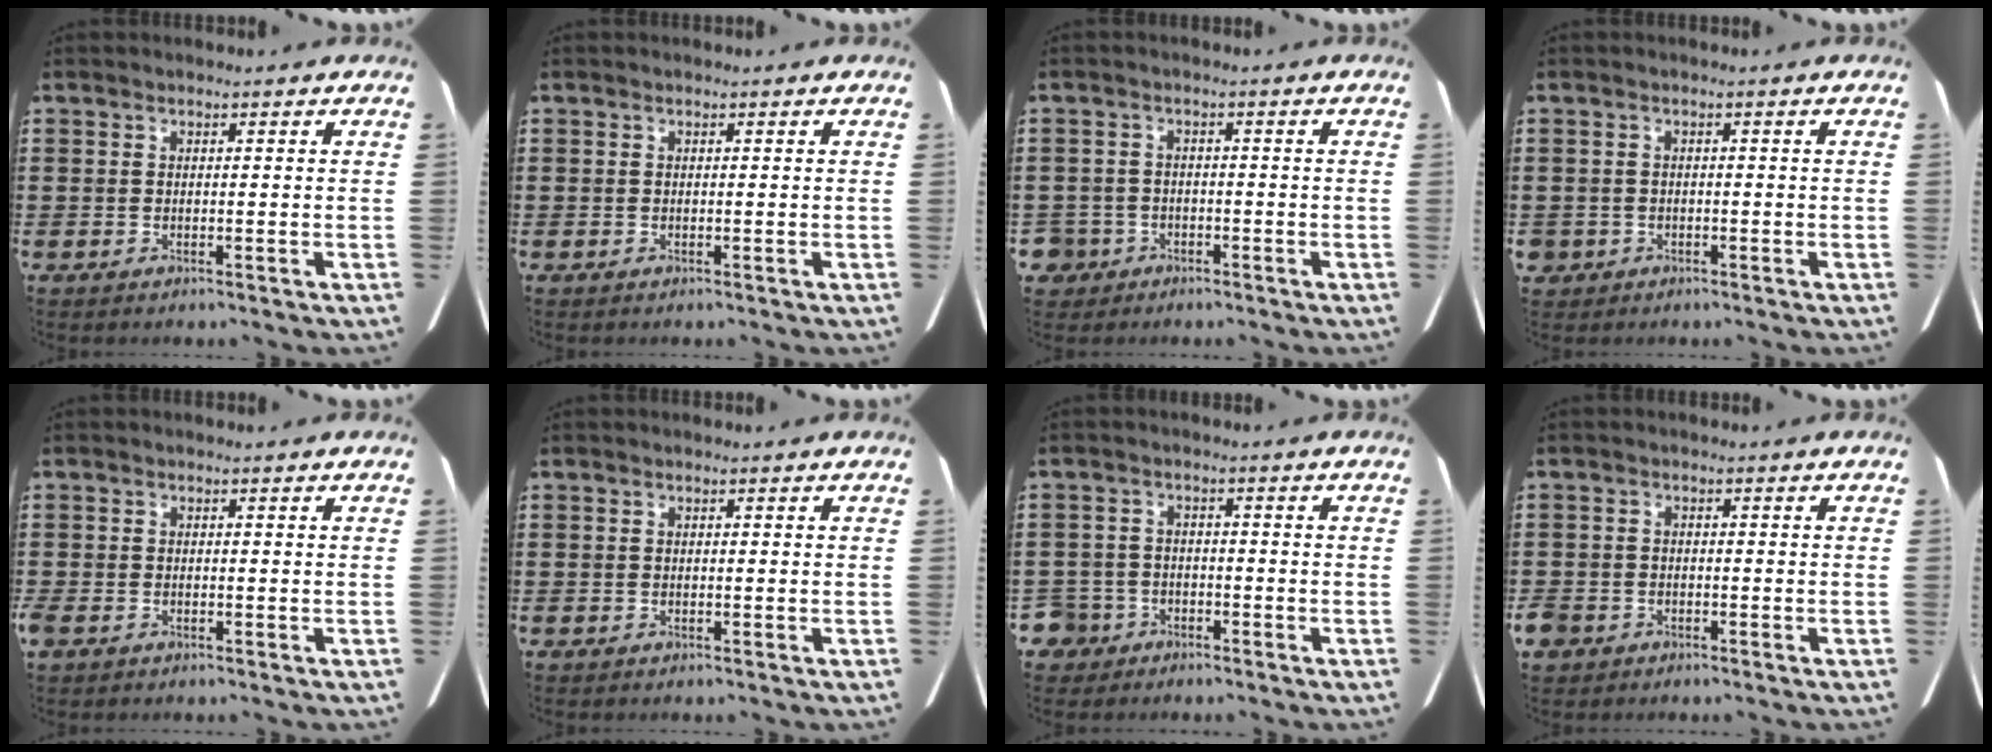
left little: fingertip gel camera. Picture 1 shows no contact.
{"total": 0.0}
{"total": 2.5, "force": [-1.8, 1.6, 0.6], "torque": [-0.030, -0.006, -0.043]}
{"total": 1.1, "force": [-0.7, 0.8, 0.1], "torque": [-0.005, 0.002, -0.018]}
{"total": 0.8, "force": [-0.6, 0.5, 0.3], "torque": [-0.014, -0.002, -0.015]}
{"total": 0.0}
{"total": 3.2, "force": [-2.3, 2.0, 0.7], "torque": [-0.033, -0.003, -0.052]}
{"total": 1.8, "force": [-1.5, 1.0, 0.3], "torque": [-0.017, 0.000, -0.035]}